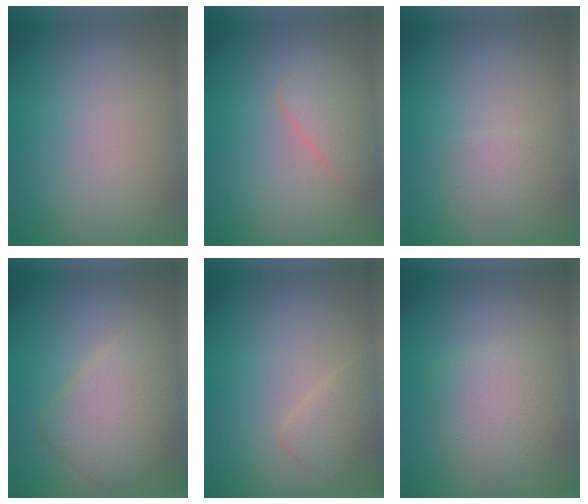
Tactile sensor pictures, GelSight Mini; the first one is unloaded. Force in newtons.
{"total": 2.5, "press": 2.5, "slide": 0.1}
{"total": 1.3, "press": 1.3, "slide": 0.1}
{"total": 4.5, "press": 4.5, "slide": 0.2}
{"total": 1.9, "press": 1.9, "slide": 0.0}
{"total": 3.5, "press": 3.5, "slide": 0.1}